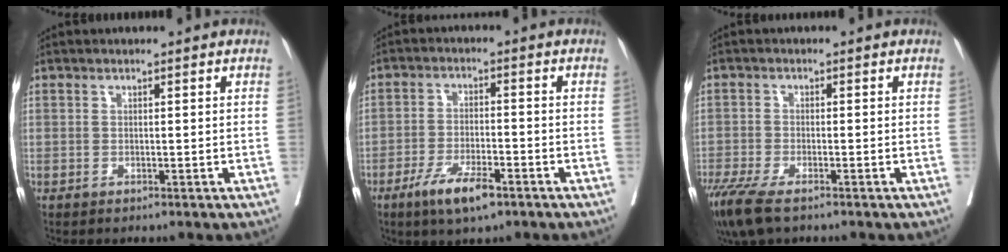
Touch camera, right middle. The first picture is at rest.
{"total": 7.1, "force": [-4.4, 1.6, 5.4], "torque": [-0.102, -0.009, -0.074]}
{"total": 7.3, "force": [-5.2, 1.9, 4.7], "torque": [-0.088, -0.018, -0.092]}